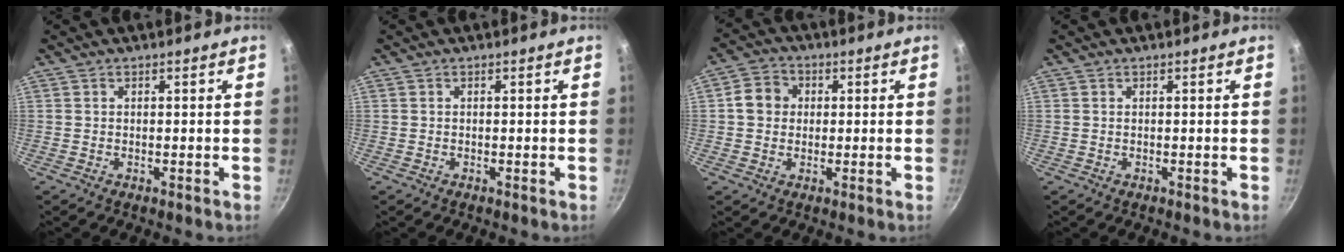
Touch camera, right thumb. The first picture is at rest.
{"total": 0.0}
{"total": 6.1, "force": [0.5, 5.4, 2.7], "torque": [-0.035, 0.013, -0.001]}
{"total": 0.0}